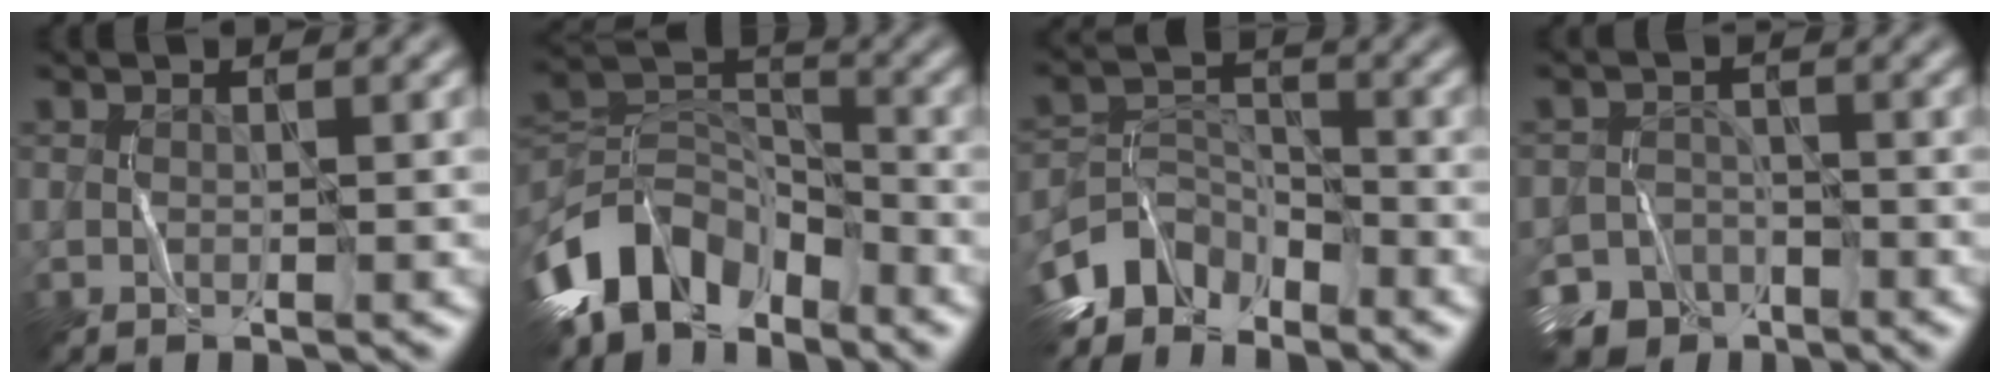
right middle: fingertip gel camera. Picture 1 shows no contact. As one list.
[{"total": 8.2, "force": [-5.7, 4.7, 3.5], "torque": [-0.055, 0.006, -0.115]}, {"total": 4.6, "force": [-4.0, 2.2, 0.7], "torque": [-0.010, 0.004, -0.085]}, {"total": 7.7, "force": [-6.3, 4.4, 0.8], "torque": [-0.007, -0.014, -0.092]}]